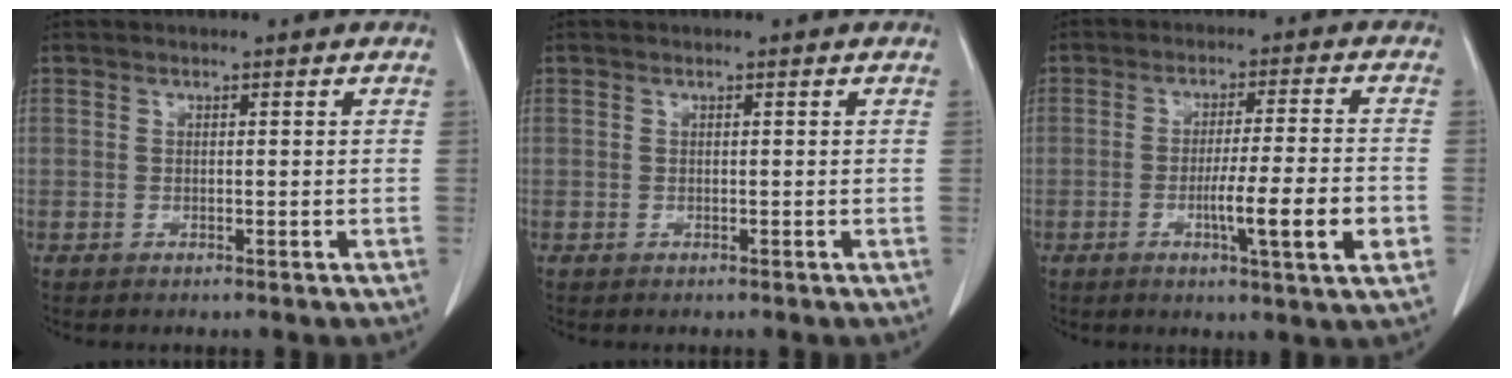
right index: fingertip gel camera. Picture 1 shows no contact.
{"total": 0.0}
{"total": 10.1, "force": [-2.9, -0.2, 9.7], "torque": [-0.151, -0.015, -0.049]}